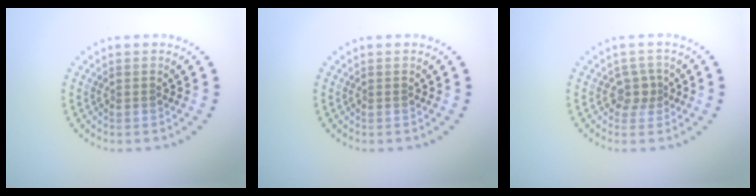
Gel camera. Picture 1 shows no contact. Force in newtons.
{"total": 0.0}
{"total": 1.8, "press": 1.4, "slide": 1.1}